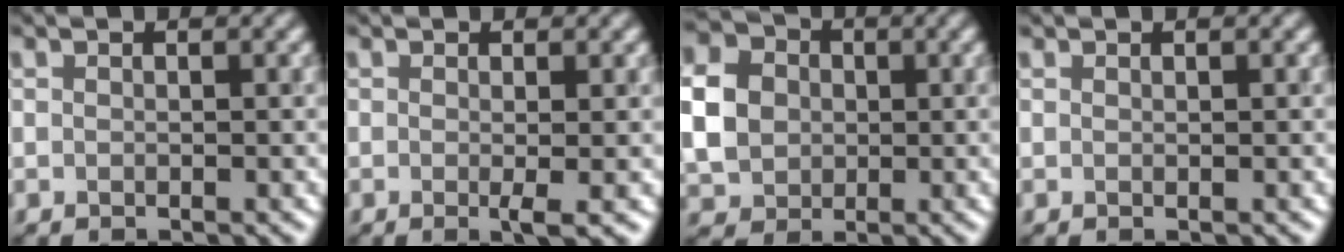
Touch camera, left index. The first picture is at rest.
{"total": 1.7, "force": [-0.2, 0.2, 1.7], "torque": [-0.028, -0.007, -0.005]}
{"total": 6.0, "force": [0.2, 5.2, 3.1], "torque": [-0.080, 0.010, 0.003]}
{"total": 0.0}